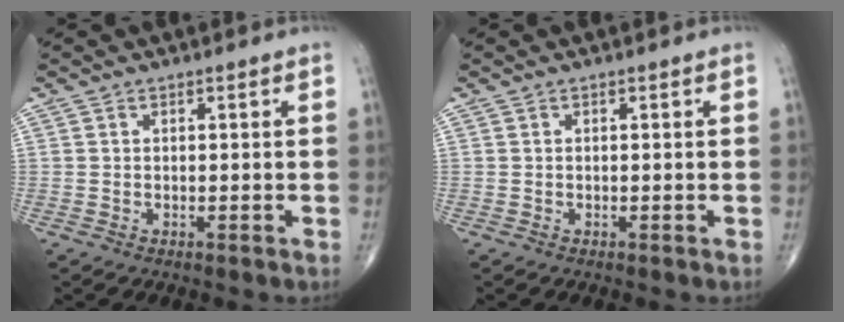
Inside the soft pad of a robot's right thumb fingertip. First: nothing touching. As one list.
[{"total": 0.0}]